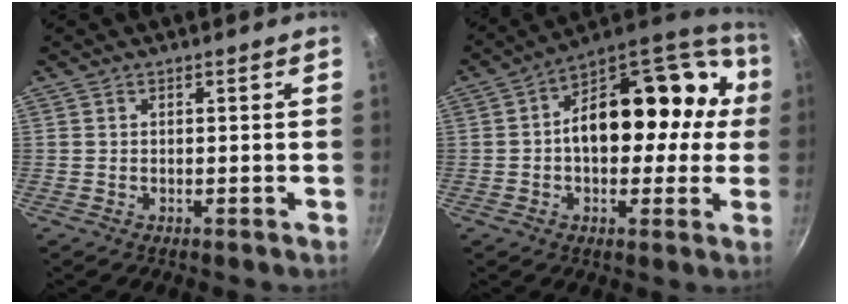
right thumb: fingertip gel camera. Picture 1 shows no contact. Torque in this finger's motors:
{"motor_torque": [2.35, 2.66, 0.59, -0.50, 0.10]}